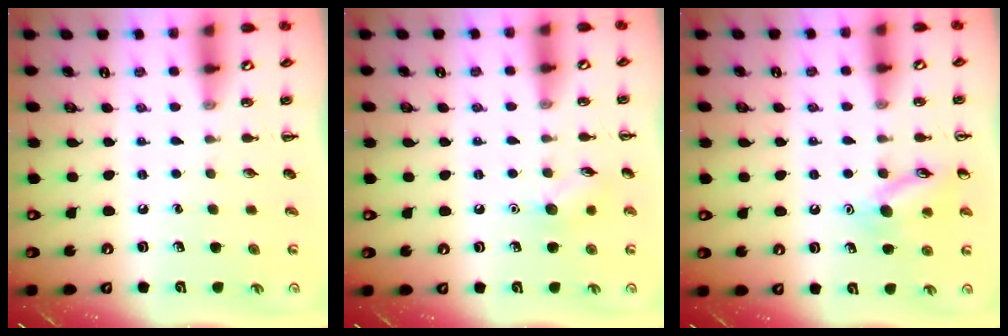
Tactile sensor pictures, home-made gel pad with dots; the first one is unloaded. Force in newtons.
{"total": 7.3, "press": 7.1, "slide": 1.6}
{"total": 11.5, "press": 11.4, "slide": 1.3}